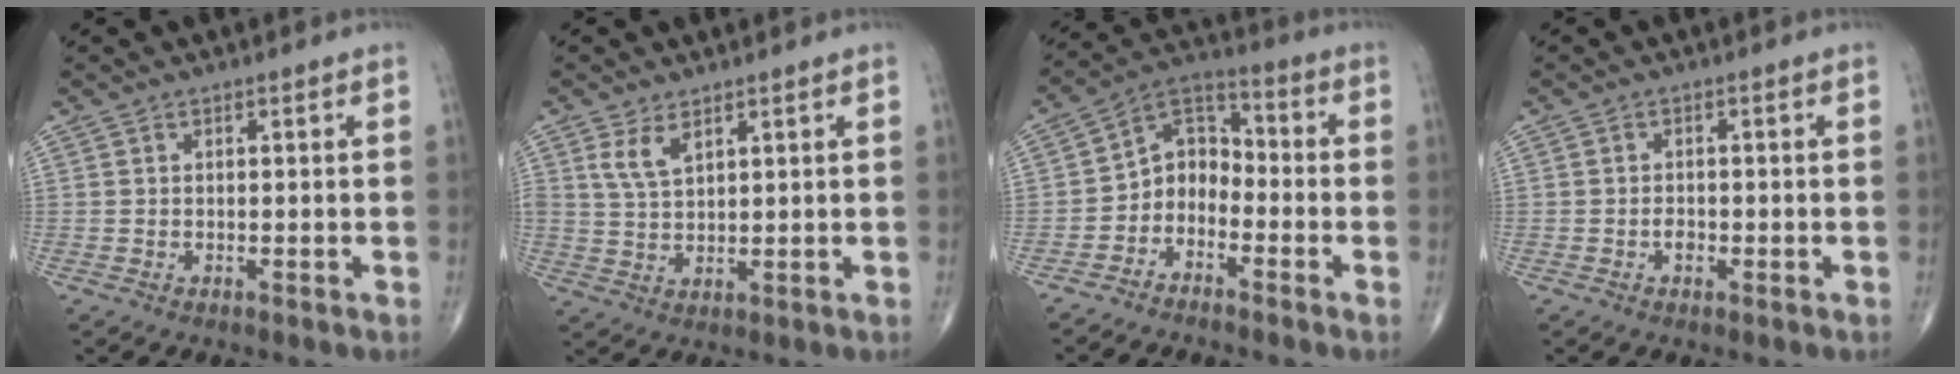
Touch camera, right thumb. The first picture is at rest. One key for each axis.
{"total": 4.3, "fx": 2.4, "fy": 2.1, "fz": 2.9, "tx": -0.055, "ty": -0.011, "tz": 0.054}
{"total": 6.8, "fx": -3.0, "fy": 4.8, "fz": 3.7, "tx": -0.043, "ty": 0.049, "tz": -0.074}
{"total": 1.6, "fx": -0.6, "fy": 1.1, "fz": 1.1, "tx": -0.014, "ty": 0.003, "tz": -0.011}